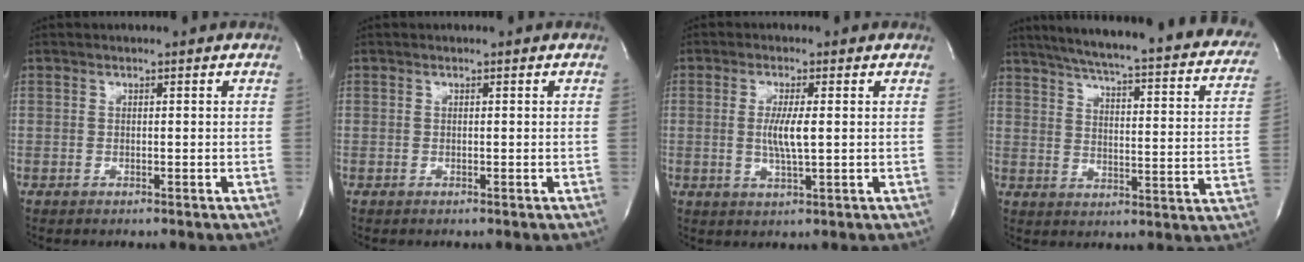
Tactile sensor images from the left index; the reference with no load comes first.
{"total": 0.0}
{"total": 4.6, "force": [0.2, 0.4, 4.6], "torque": [-0.093, -0.006, 0.004]}
{"total": 30.2, "force": [25.0, 4.5, 16.4], "torque": [-0.224, -0.039, 0.295]}